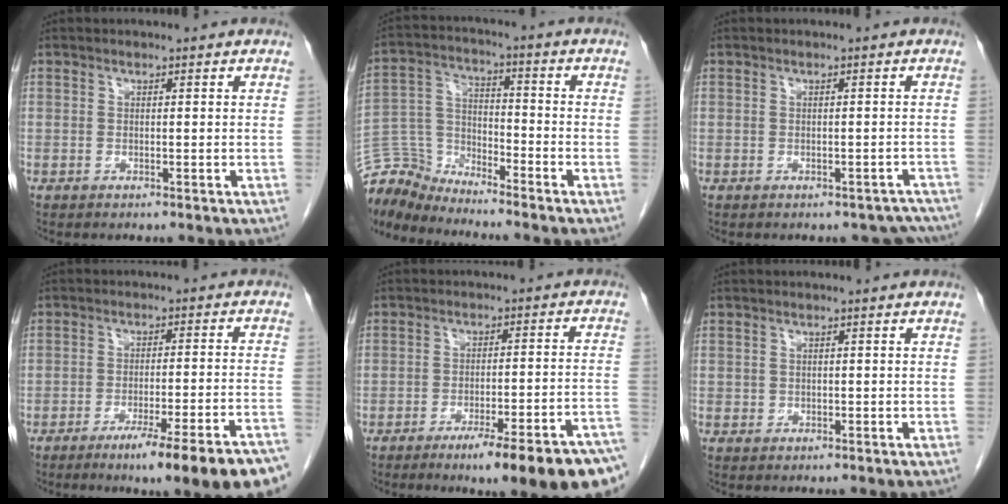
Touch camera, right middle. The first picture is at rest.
{"total": 8.7, "force": [-8.7, 0.4, -0.4], "torque": [-0.001, 0.019, -0.174]}
{"total": 4.5, "force": [-3.9, 2.1, 0.4], "torque": [0.014, 0.007, -0.036]}
{"total": 16.6, "force": [-12.2, 0.0, 11.3], "torque": [-0.090, -0.001, -0.174]}
{"total": 16.7, "force": [-12.2, 0.3, 11.5], "torque": [-0.081, 0.005, -0.170]}
{"total": 0.0}